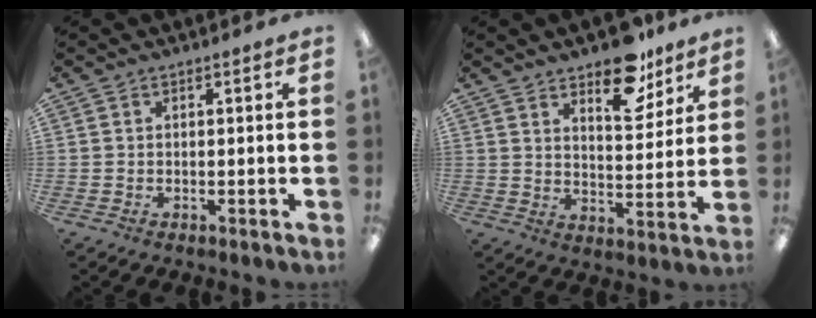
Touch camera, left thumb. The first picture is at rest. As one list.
[{"total": 11.6, "force": [9.1, 4.8, 5.3], "torque": [-0.053, -0.062, 0.158]}]